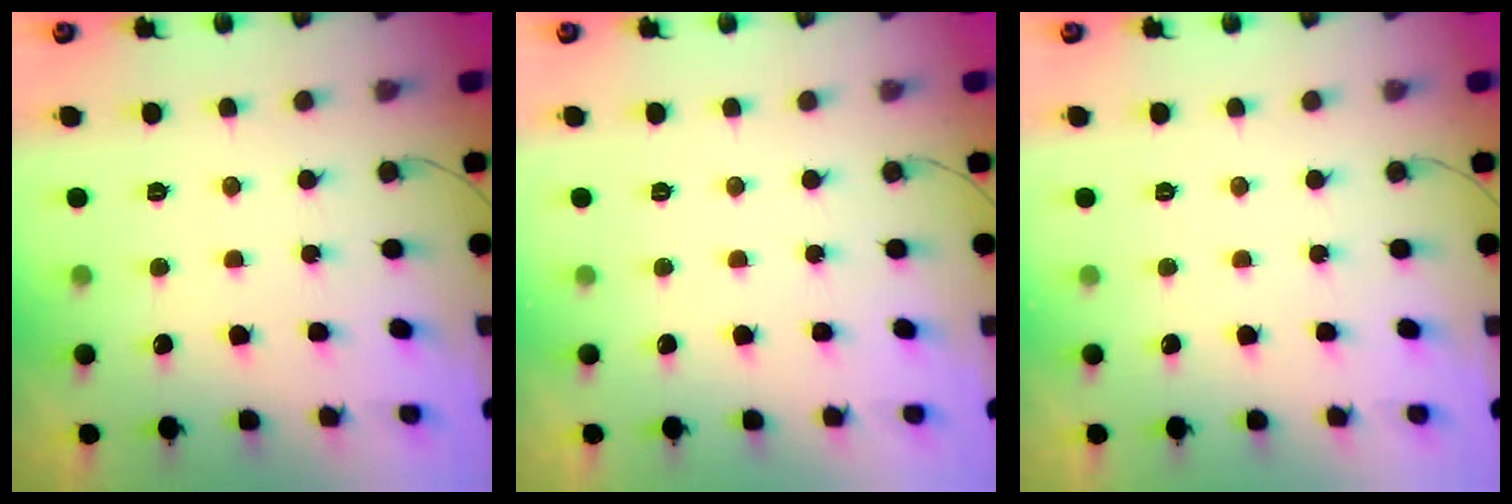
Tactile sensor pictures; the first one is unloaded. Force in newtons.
{"total": 0.0}
{"total": 0.0}